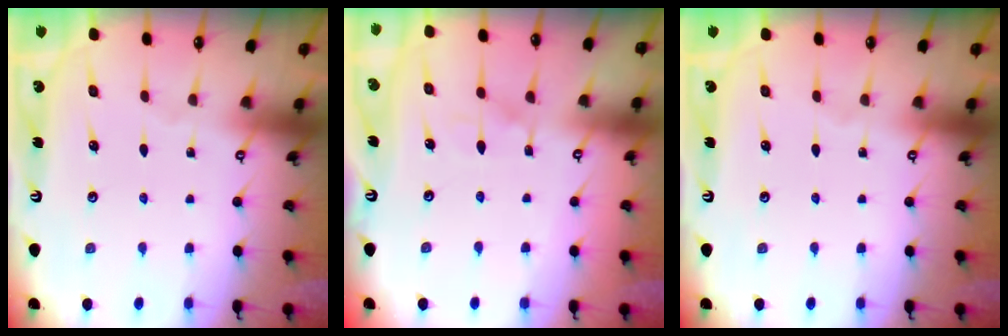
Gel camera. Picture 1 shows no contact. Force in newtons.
{"total": 6.6, "press": 6.6, "slide": 0.7}
{"total": 0.0}